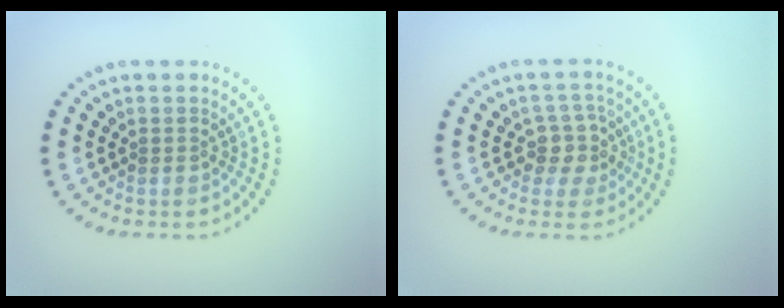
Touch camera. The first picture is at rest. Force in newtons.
{"total": 2.7, "press": 2.4, "slide": 1.2}